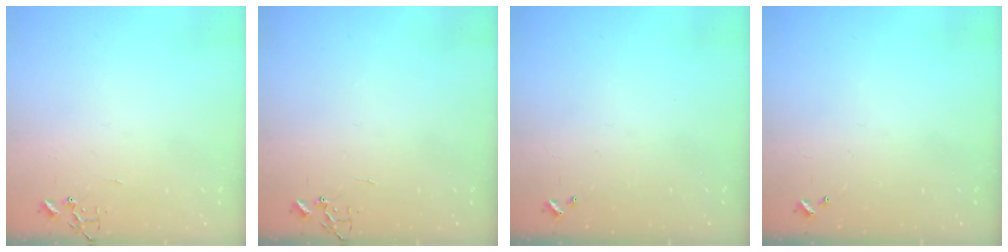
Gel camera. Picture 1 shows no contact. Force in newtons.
{"total": 0.0}
{"total": 0.0}
{"total": 0.0}